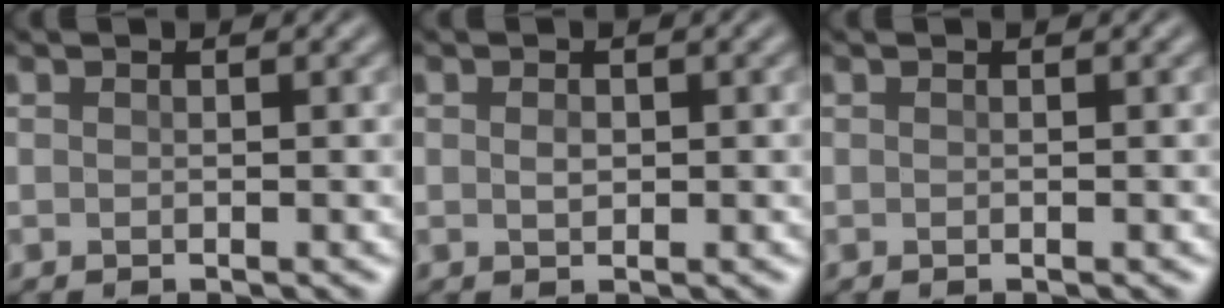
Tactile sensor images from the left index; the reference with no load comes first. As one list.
[{"total": 0.9, "force": [0.1, 0.6, 0.7], "torque": [-0.015, -0.001, 0.002]}, {"total": 0.0}]